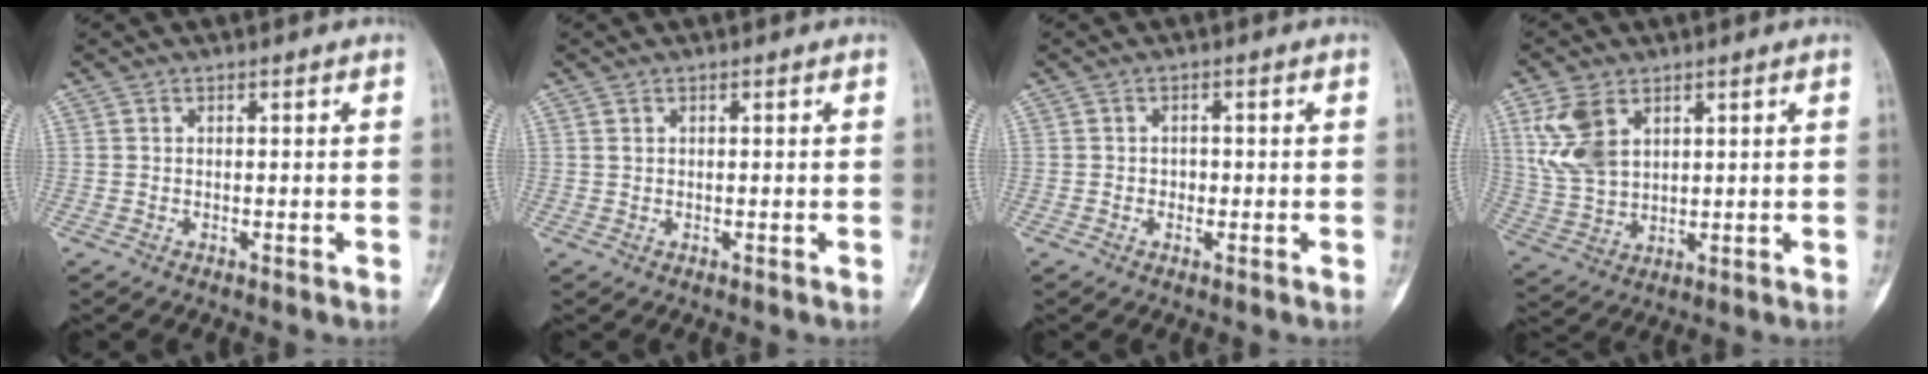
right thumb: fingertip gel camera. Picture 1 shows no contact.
{"total": 0.7, "force": [0.4, 0.4, 0.4], "torque": [-0.009, 0.004, 0.009]}
{"total": 1.5, "force": [-0.3, 1.3, 0.8], "torque": [-0.002, 0.005, -0.006]}
{"total": 10.1, "force": [4.3, 6.4, 6.5], "torque": [-0.131, -0.011, 0.098]}